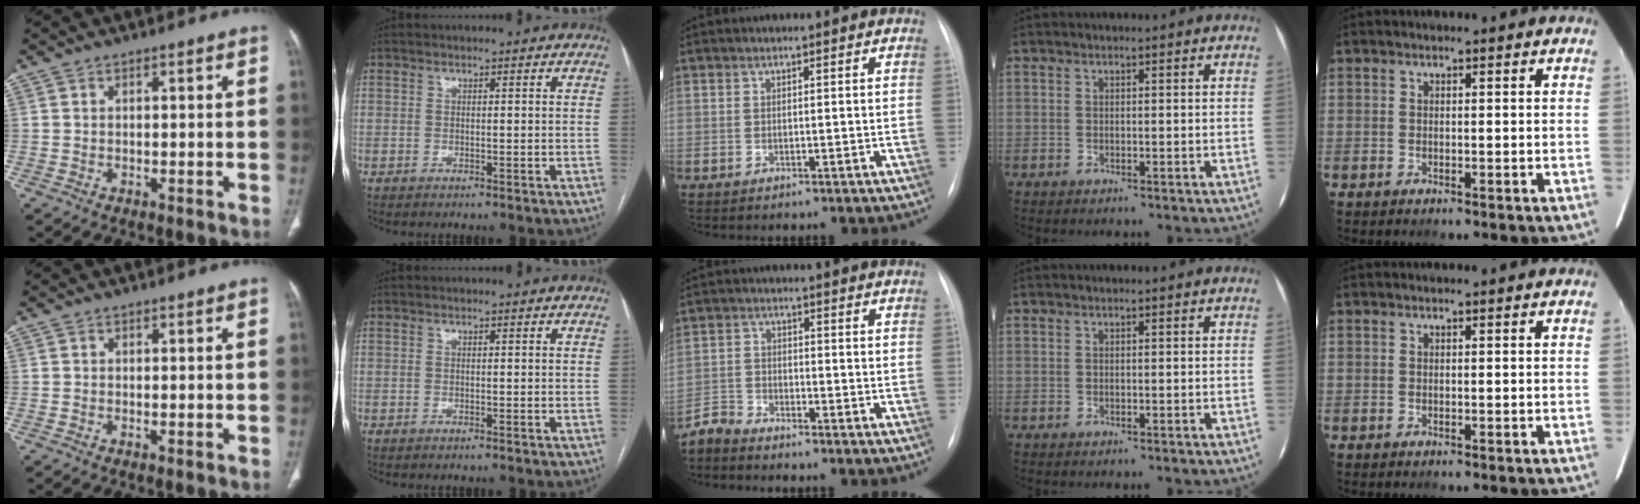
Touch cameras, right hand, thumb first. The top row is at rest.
{"middle": {"total": 3.1, "force": [-3.1, 0.0, -0.5], "torque": [0.011, -0.017, -0.064]}}